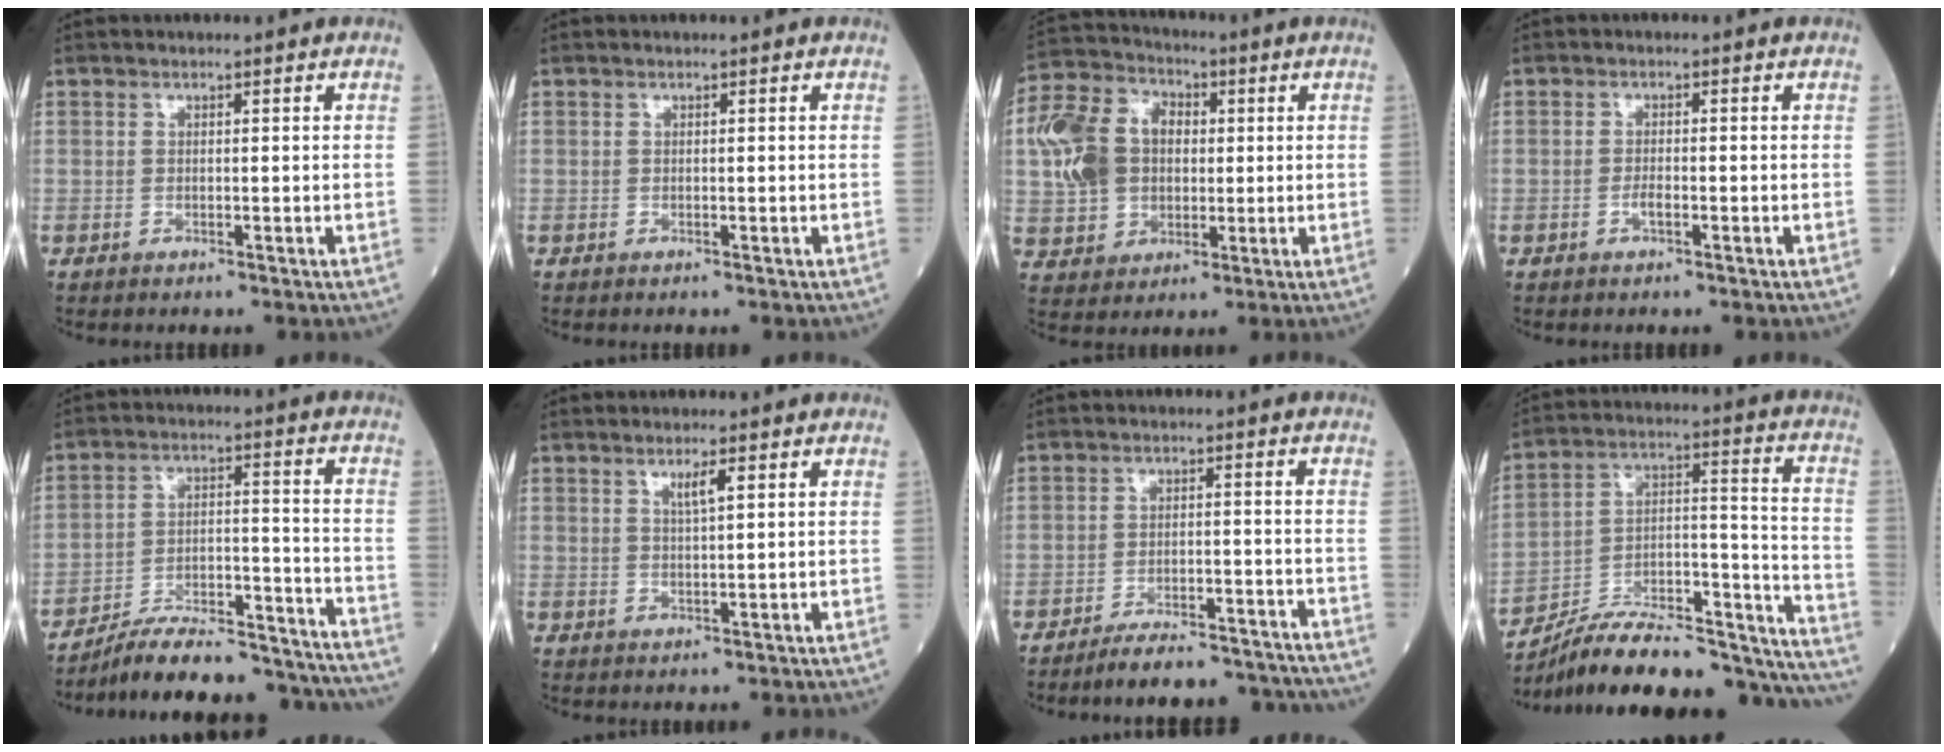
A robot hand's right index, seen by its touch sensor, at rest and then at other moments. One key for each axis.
{"total": 0.0}
{"total": 12.7, "fx": 1.4, "fy": 10.1, "fz": 7.7, "tx": -0.192, "ty": 0.041, "tz": 0.028}
{"total": 1.4, "fx": -0.7, "fy": 0.3, "fz": 1.1, "tx": -0.017, "ty": 0.002, "tz": -0.013}
{"total": 21.7, "fx": -20.4, "fy": 3.4, "fz": 6.6, "tx": -0.083, "ty": 0.022, "tz": -0.293}
{"total": 2.4, "fx": 1.2, "fy": 0.1, "fz": 2.1, "tx": -0.040, "ty": -0.001, "tz": 0.022}
{"total": 12.2, "fx": -11.6, "fy": 1.8, "fz": 3.0, "tx": -0.029, "ty": 0.014, "tz": -0.155}
{"total": 28.9, "fx": -25.8, "fy": 5.6, "fz": 11.8, "tx": -0.124, "ty": 0.033, "tz": -0.375}